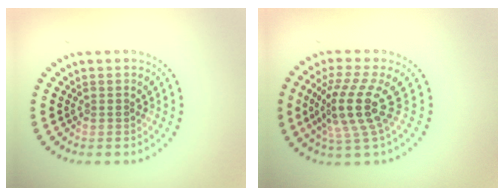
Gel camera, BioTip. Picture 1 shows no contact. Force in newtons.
{"total": 4.8, "press": 3.6, "slide": 3.2}